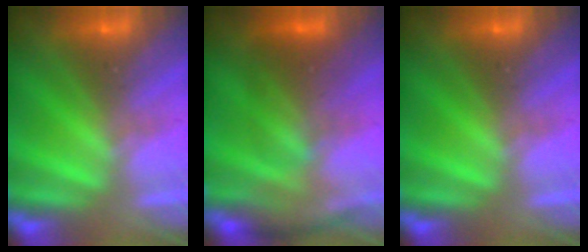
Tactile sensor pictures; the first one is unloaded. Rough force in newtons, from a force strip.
{"total": 2.8}
{"total": 0.0}